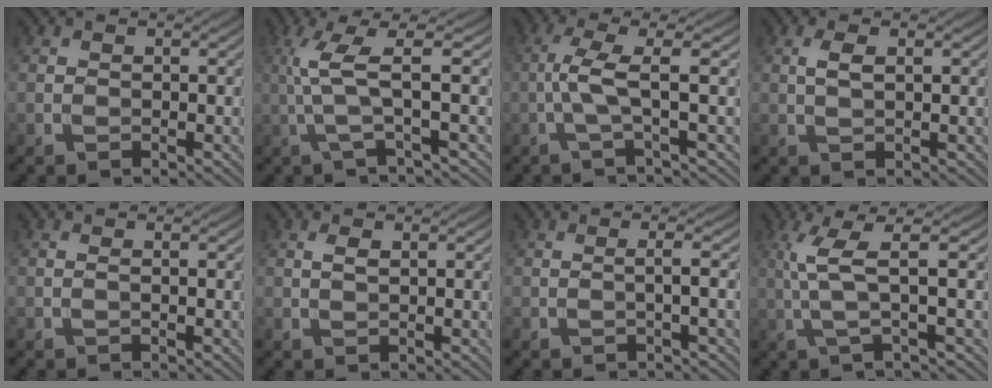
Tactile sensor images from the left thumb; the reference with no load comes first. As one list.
[{"total": 6.3, "force": [0.6, 0.7, 6.3], "torque": [-0.131, 0.013, 0.006]}, {"total": 4.6, "force": [-0.3, 0.4, 4.5], "torque": [-0.086, 0.009, -0.021]}, {"total": 2.1, "force": [0.6, 0.6, 1.9], "torque": [-0.043, 0.003, 0.011]}, {"total": 0.7, "force": [-0.1, 0.0, 0.7], "torque": [-0.011, 0.001, -0.004]}, {"total": 1.3, "force": [0.4, 0.4, 1.2], "torque": [-0.026, 0.001, 0.008]}, {"total": 2.2, "force": [-0.2, 0.3, 2.2], "torque": [-0.032, 0.009, -0.013]}, {"total": 5.6, "force": [0.9, 0.6, 5.5], "torque": [-0.115, 0.012, 0.017]}]